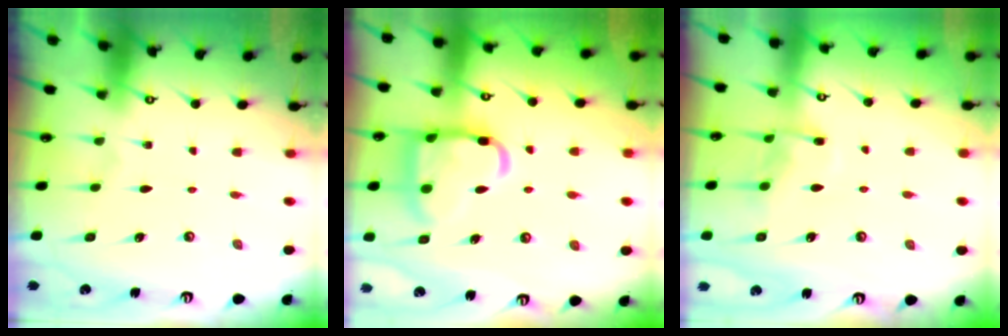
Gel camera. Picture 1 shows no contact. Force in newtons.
{"total": 17.8, "press": 17.7, "slide": 1.5}
{"total": 7.2, "press": 7.2, "slide": 0.8}